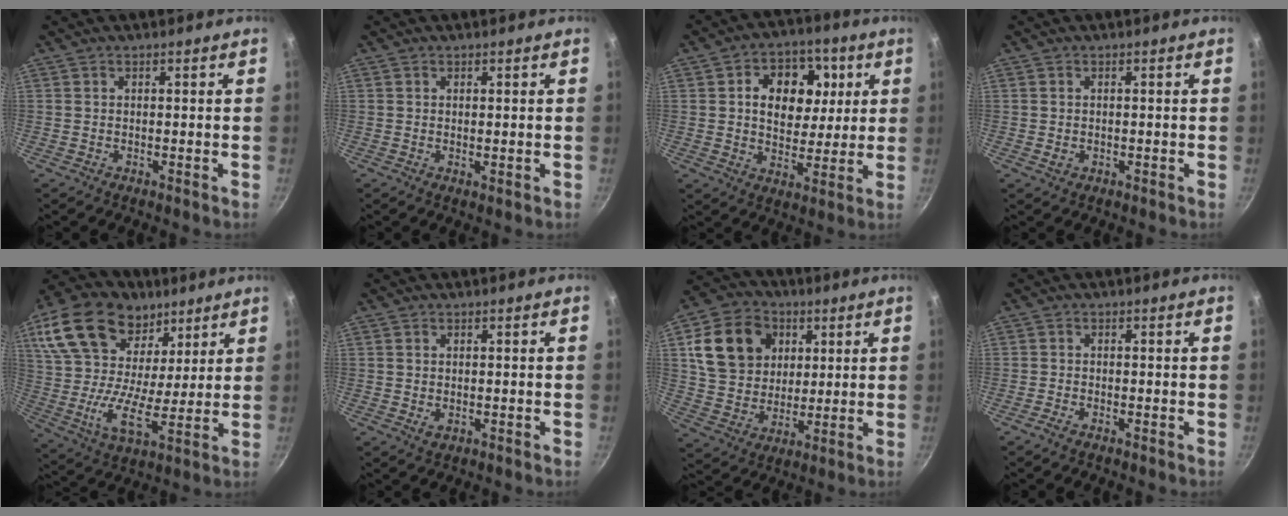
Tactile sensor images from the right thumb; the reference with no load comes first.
{"total": 0.8, "force": [0.2, 0.3, 0.7], "torque": [-0.009, -0.004, 0.001]}
{"total": 13.5, "force": [3.3, 10.1, 8.4], "torque": [-0.082, -0.006, 0.044]}
{"total": 1.2, "force": [-0.2, 1.0, 0.7], "torque": [-0.011, 0.001, -0.001]}
{"total": 25.9, "force": [14.6, 16.1, 14.2], "torque": [-0.281, -0.010, 0.254]}
{"total": 1.4, "force": [0.0, 1.0, 1.0], "torque": [-0.016, -0.002, 0.001]}
{"total": 16.4, "force": [5.0, 13.2, 8.4], "torque": [-0.132, -0.002, 0.090]}
{"total": 1.5, "force": [-1.1, 0.5, 0.8], "torque": [-0.025, 0.009, -0.026]}